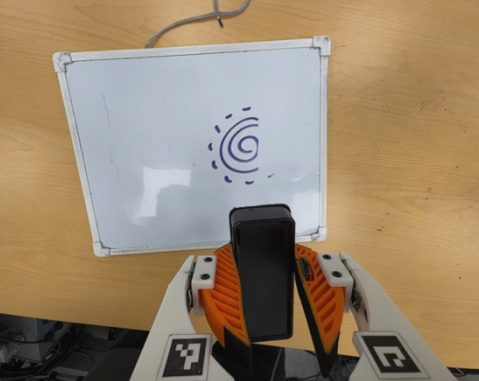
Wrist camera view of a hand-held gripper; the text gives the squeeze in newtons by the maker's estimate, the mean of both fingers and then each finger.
{"total": 10.8, "left": 10.9, "right": 10.7}